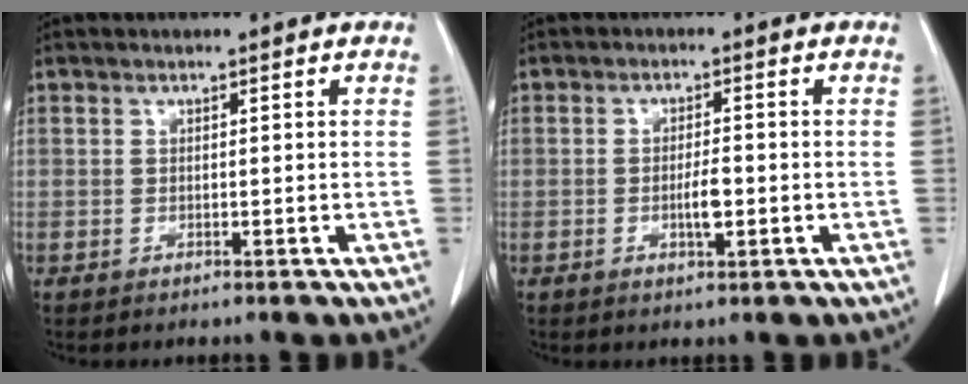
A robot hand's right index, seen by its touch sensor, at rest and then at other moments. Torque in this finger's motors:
{"motor_torque": [0.65, -0.06, 0.35, 0.04]}